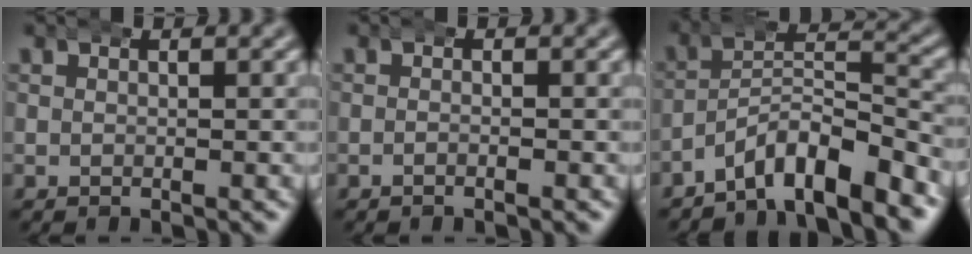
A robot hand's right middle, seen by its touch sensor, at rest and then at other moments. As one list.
[{"total": 0.7, "force": [-0.5, 0.0, 0.4], "torque": [-0.004, 0.003, -0.016]}, {"total": 7.2, "force": [-5.0, 3.2, 4.1], "torque": [-0.049, -0.001, -0.087]}]